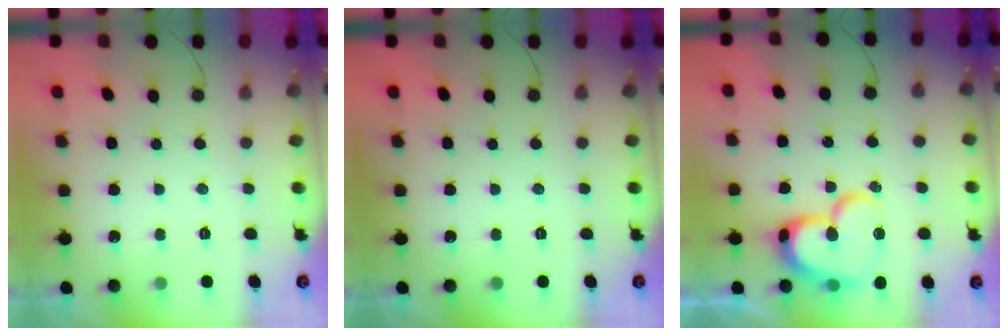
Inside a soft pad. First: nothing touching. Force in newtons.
{"total": 0.0}
{"total": 17.3, "press": 17.2, "slide": 1.5}